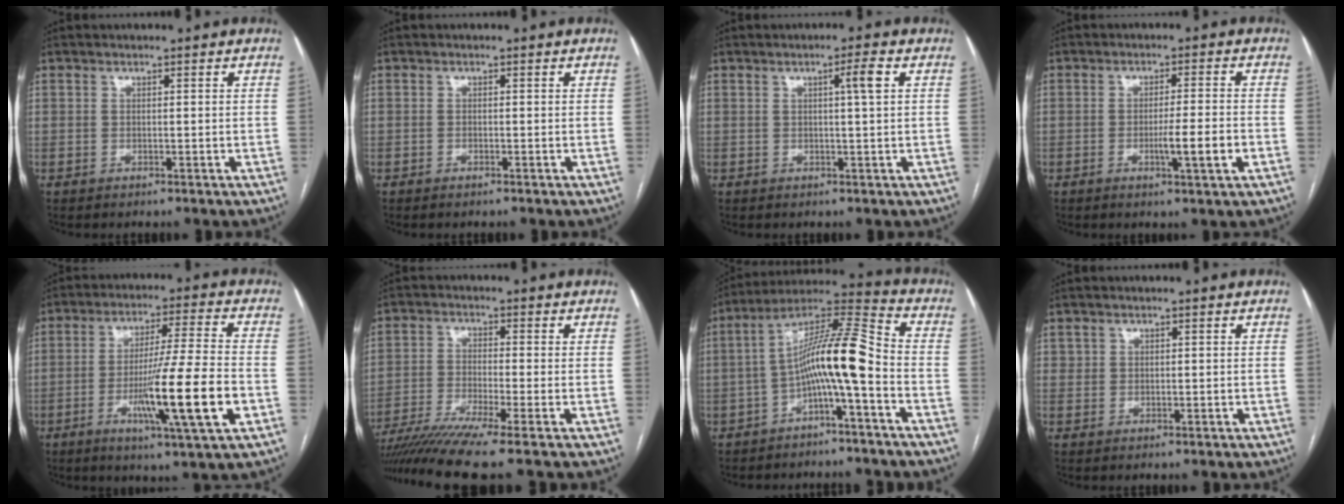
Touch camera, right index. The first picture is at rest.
{"total": 0.6, "force": [-0.5, 0.0, 0.3], "torque": [-0.009, -0.001, -0.007]}
{"total": 2.9, "force": [0.7, -0.4, 2.7], "torque": [-0.045, 0.001, 0.013]}
{"total": 5.7, "force": [-1.8, -0.2, 5.4], "torque": [-0.086, -0.008, -0.027]}
{"total": 15.1, "force": [-4.6, -0.5, 14.4], "torque": [-0.250, -0.020, -0.078]}
{"total": 10.4, "force": [-8.1, -1.8, 6.2], "torque": [-0.101, -0.029, -0.135]}
{"total": 11.7, "force": [-3.0, 0.5, 11.3], "torque": [-0.198, 0.033, -0.057]}
{"total": 0.9, "force": [0.5, 0.7, 0.1], "torque": [0.007, -0.001, 0.006]}